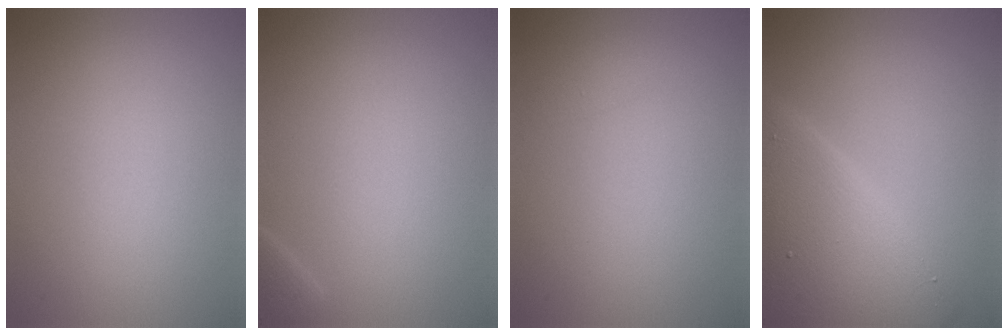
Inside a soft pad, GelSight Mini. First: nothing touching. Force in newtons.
{"total": 1.1, "press": 1.1, "slide": 0.1}
{"total": 0.5, "press": 0.5, "slide": 0.0}
{"total": 7.6, "press": 7.5, "slide": 0.4}